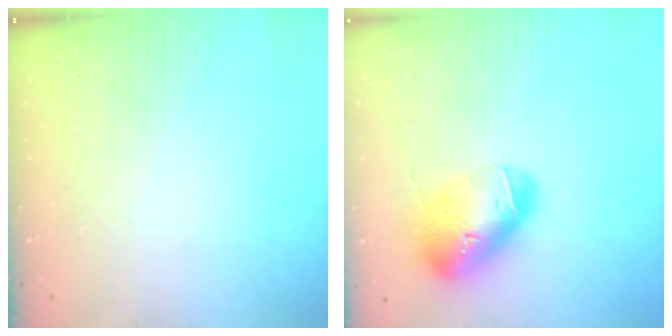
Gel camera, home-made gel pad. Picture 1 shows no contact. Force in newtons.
{"total": 17.1, "press": 17.0, "slide": 2.2}